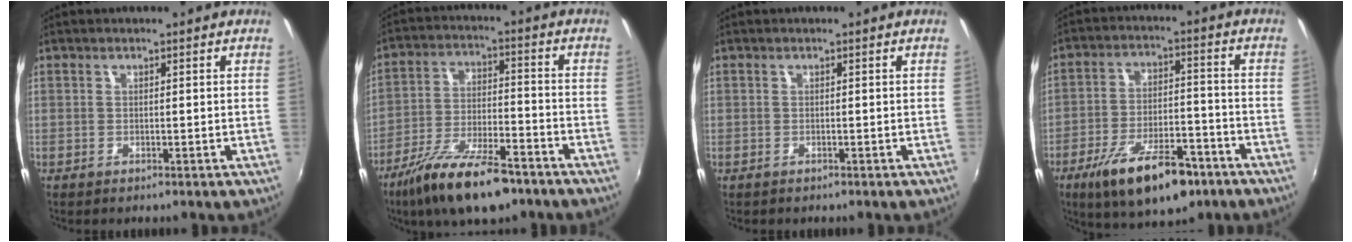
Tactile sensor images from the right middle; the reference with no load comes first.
{"total": 15.7, "force": [-11.2, 4.6, 10.1], "torque": [-0.203, -0.028, -0.192]}
{"total": 0.0}
{"total": 16.3, "force": [-10.2, 5.8, 11.3], "torque": [-0.211, -0.018, -0.159]}